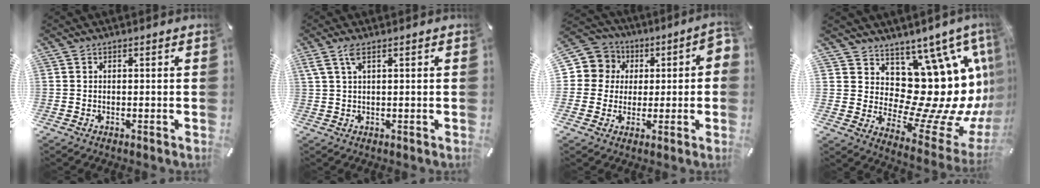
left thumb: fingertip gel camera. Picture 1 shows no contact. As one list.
[{"total": 3.7, "force": [1.5, 0.8, 3.2], "torque": [-0.069, 0.001, 0.027]}, {"total": 8.9, "force": [0.2, 8.7, 1.9], "torque": [-0.029, -0.002, 0.003]}, {"total": 19.9, "force": [5.3, 11.3, 15.4], "torque": [-0.205, -0.116, 0.121]}]